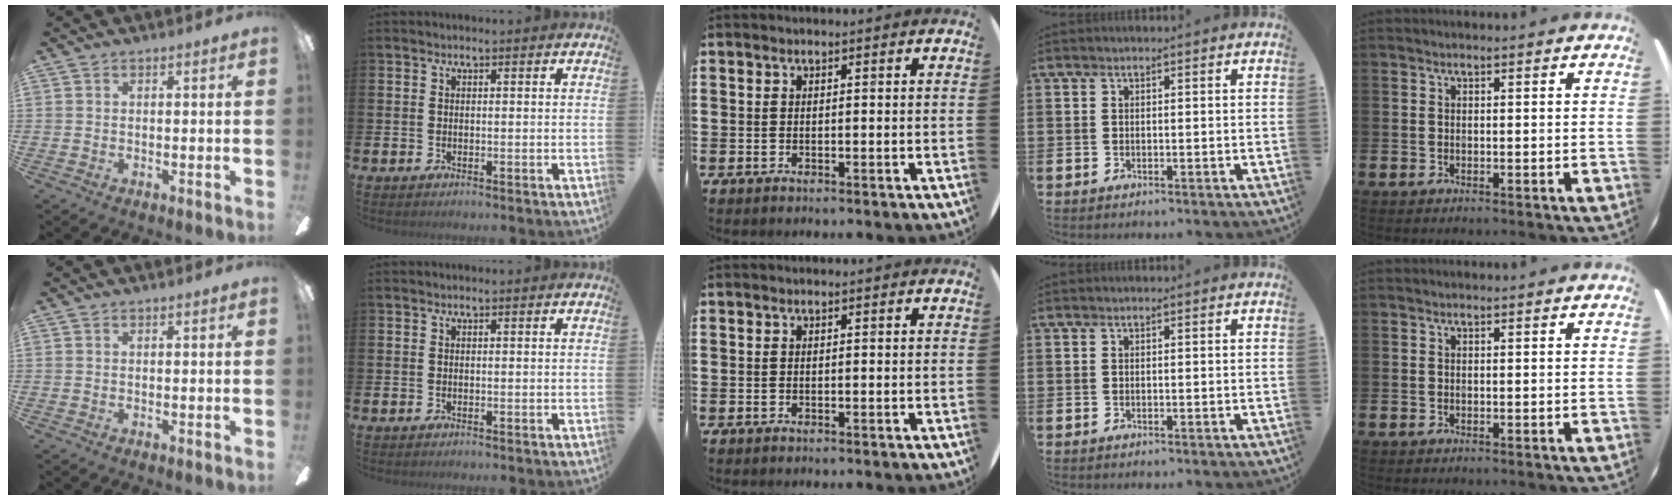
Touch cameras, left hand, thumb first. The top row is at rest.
{}